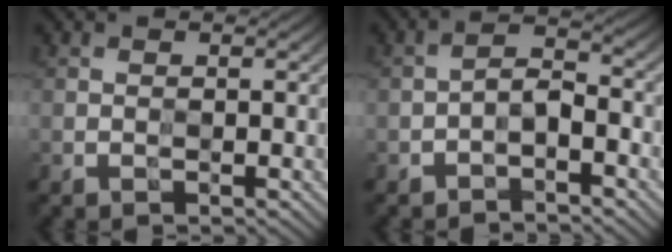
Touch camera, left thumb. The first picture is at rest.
{"total": 3.0, "force": [-1.7, 1.0, 2.2], "torque": [-0.042, 0.011, -0.043]}